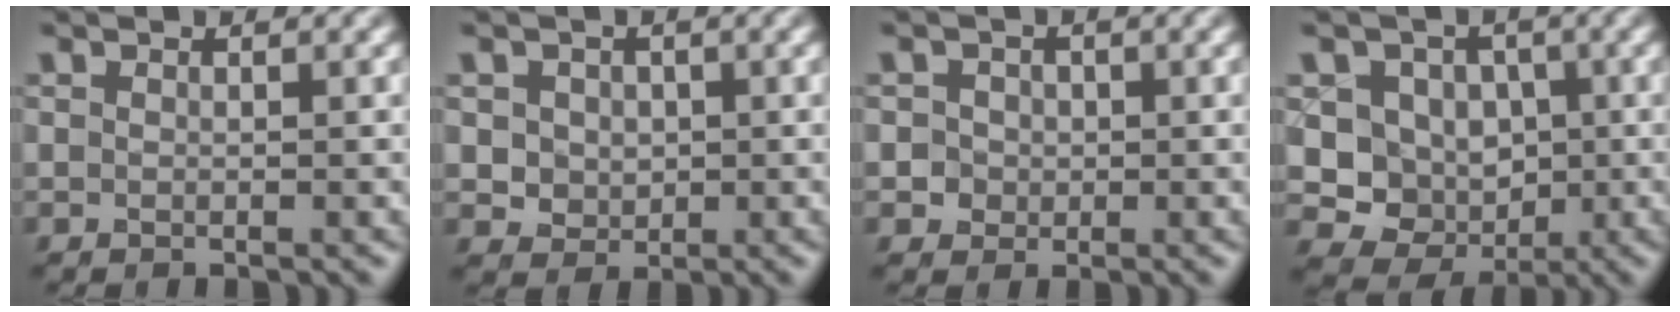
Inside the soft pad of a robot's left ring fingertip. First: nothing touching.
{"total": 2.7, "force": [0.5, 2.4, 1.1], "torque": [-0.020, 0.003, 0.015]}
{"total": 2.5, "force": [0.3, 2.4, 0.7], "torque": [0.003, 0.006, 0.001]}
{"total": 6.9, "force": [0.2, 6.3, 2.8], "torque": [-0.031, 0.002, -0.015]}